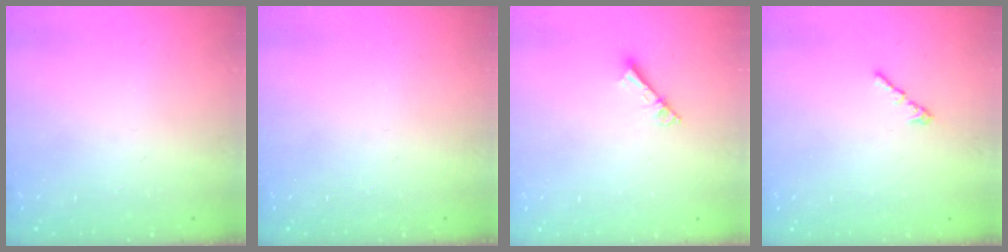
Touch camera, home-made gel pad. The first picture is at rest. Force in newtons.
{"total": 0.0}
{"total": 3.0, "press": 3.0, "slide": 0.4}
{"total": 1.3, "press": 1.2, "slide": 0.6}